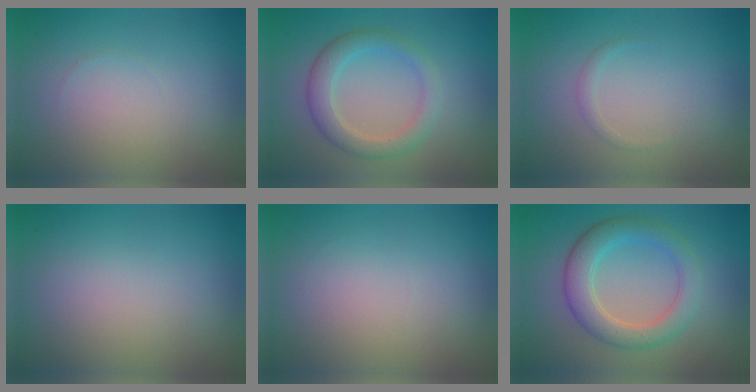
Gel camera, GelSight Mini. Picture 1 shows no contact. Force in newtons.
{"total": 3.3, "press": 3.3, "slide": 0.1}
{"total": 0.8, "press": 0.8, "slide": 0.0}
{"total": 0.0}
{"total": 0.0}
{"total": 4.6, "press": 4.6, "slide": 0.3}